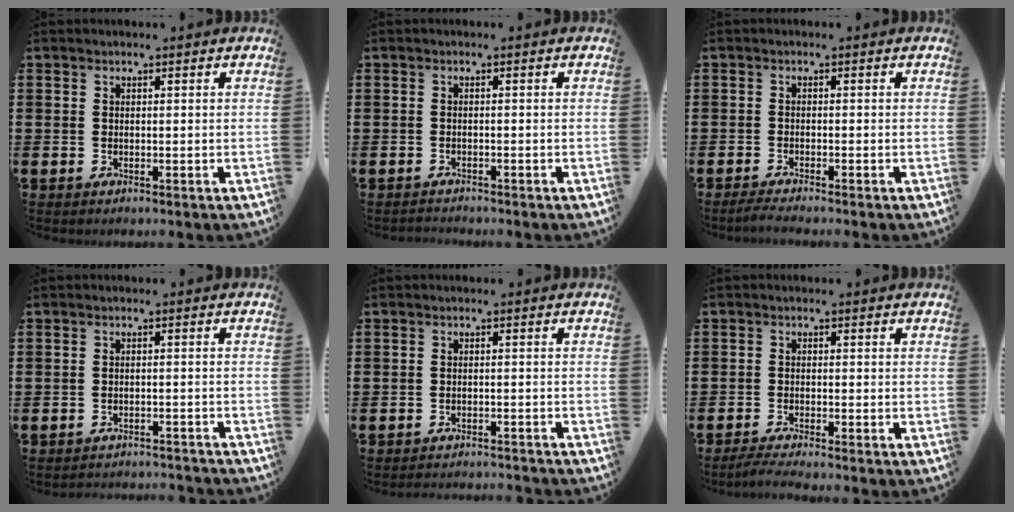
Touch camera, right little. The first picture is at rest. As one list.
[{"total": 0.7, "force": [-0.6, 0.0, -0.1], "torque": [-0.001, 0.000, -0.014]}, {"total": 1.3, "force": [-1.0, 0.0, 0.8], "torque": [-0.011, -0.001, -0.020]}, {"total": 1.6, "force": [-1.6, -0.1, -0.1], "torque": [-0.002, 0.005, -0.034]}, {"total": 1.4, "force": [-1.4, -0.1, 0.0], "torque": [-0.002, 0.004, -0.029]}, {"total": 1.7, "force": [-1.4, 0.0, 1.0], "torque": [-0.016, 0.002, -0.027]}]